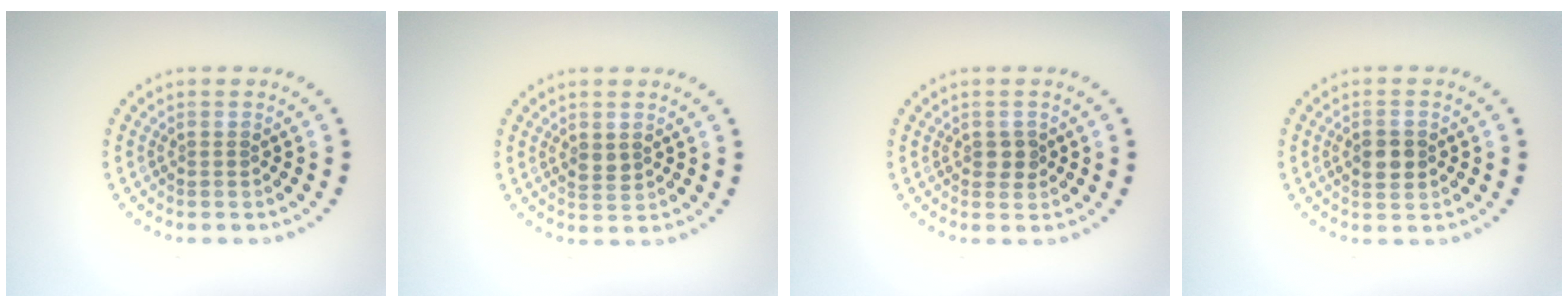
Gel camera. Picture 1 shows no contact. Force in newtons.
{"total": 1.4, "press": 1.4, "slide": 0.2}
{"total": 1.4, "press": 1.4, "slide": 0.1}
{"total": 2.8, "press": 2.8, "slide": 0.1}